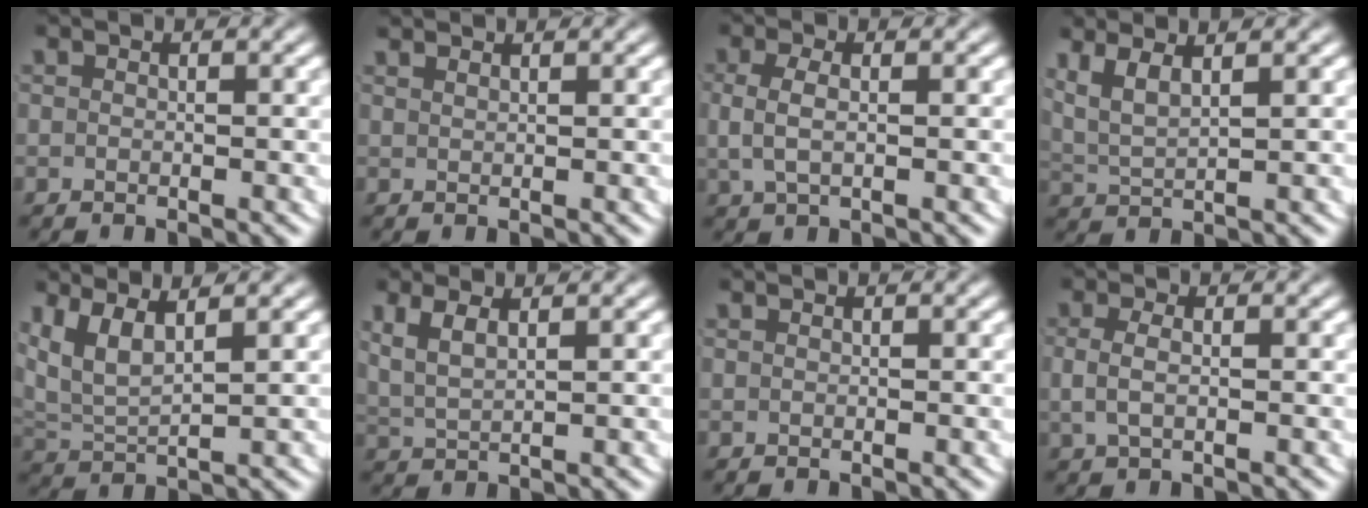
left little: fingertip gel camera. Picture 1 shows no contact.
{"total": 1.3, "force": [1.2, -0.5, 0.2], "torque": [0.001, -0.002, 0.025]}
{"total": 2.7, "force": [0.3, 1.4, 2.3], "torque": [-0.054, -0.004, 0.011]}
{"total": 4.9, "force": [2.0, 3.0, 3.2], "torque": [-0.081, 0.000, 0.035]}
{"total": 6.3, "force": [2.2, 4.6, 3.7], "torque": [-0.107, -0.007, 0.037]}
{"total": 3.2, "force": [1.2, 1.8, 2.3], "torque": [-0.063, -0.006, 0.031]}
{"total": 0.0}
{"total": 2.2, "force": [0.0, 1.1, 1.8], "torque": [-0.044, -0.005, 0.005]}